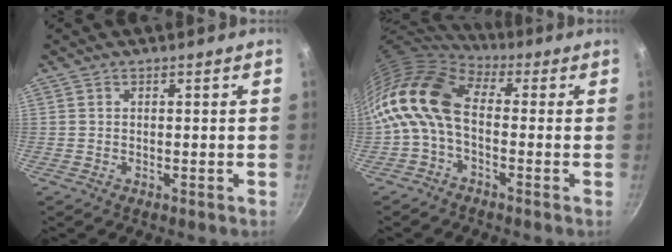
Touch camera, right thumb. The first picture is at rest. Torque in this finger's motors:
{"motor_torque": [1.37, 3.64, 1.45, -1.32, 0.55]}